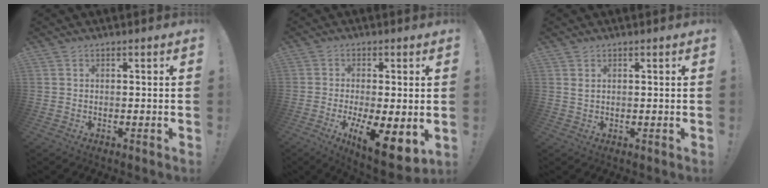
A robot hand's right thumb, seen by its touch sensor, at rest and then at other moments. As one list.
[{"total": 11.3, "force": [-2.9, 3.5, 10.4], "torque": [-0.140, 0.002, -0.036]}, {"total": 1.3, "force": [0.7, 0.3, 1.0], "torque": [-0.015, -0.002, 0.012]}]